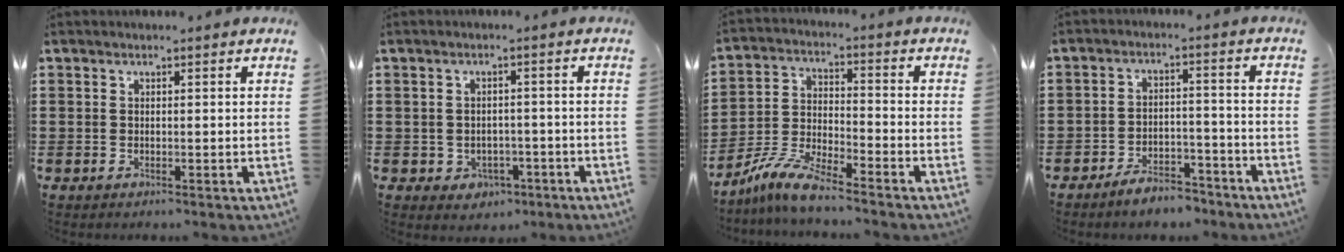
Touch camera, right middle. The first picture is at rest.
{"total": 2.0, "force": [-1.1, 1.6, 0.4], "torque": [-0.016, 0.002, -0.027]}
{"total": 7.6, "force": [-6.7, 0.6, 3.5], "torque": [-0.095, -0.006, -0.137]}
{"total": 5.1, "force": [-4.9, 1.0, 1.1], "torque": [-0.023, 0.010, -0.098]}